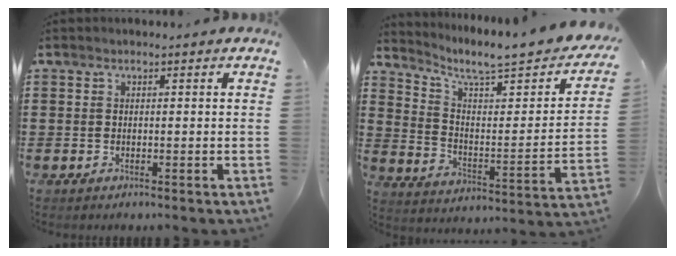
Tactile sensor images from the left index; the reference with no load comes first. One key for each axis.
{"total": 6.4, "fx": 5.4, "fy": 0.7, "fz": 3.4, "tx": -0.086, "ty": -0.047, "tz": 0.085}